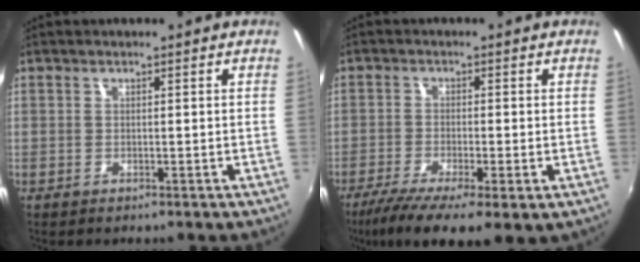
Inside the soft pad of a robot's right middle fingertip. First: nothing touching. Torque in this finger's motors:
{"motor_torque": [1.15, -0.99, 0.47, 0.11]}